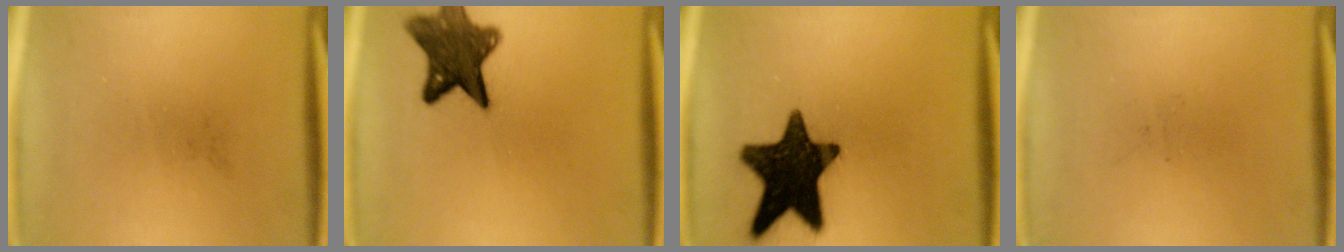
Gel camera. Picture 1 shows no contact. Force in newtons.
{"total": 10.5}
{"total": 17.4}
{"total": 0.0}